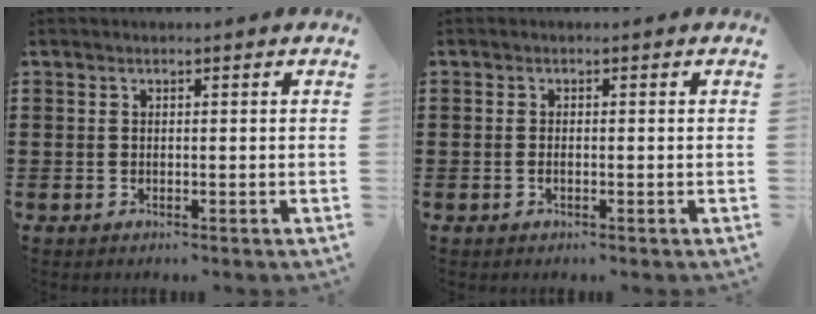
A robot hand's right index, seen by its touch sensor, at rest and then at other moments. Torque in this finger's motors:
{"motor_torque": [-0.30, 1.85, -0.05, -0.01]}